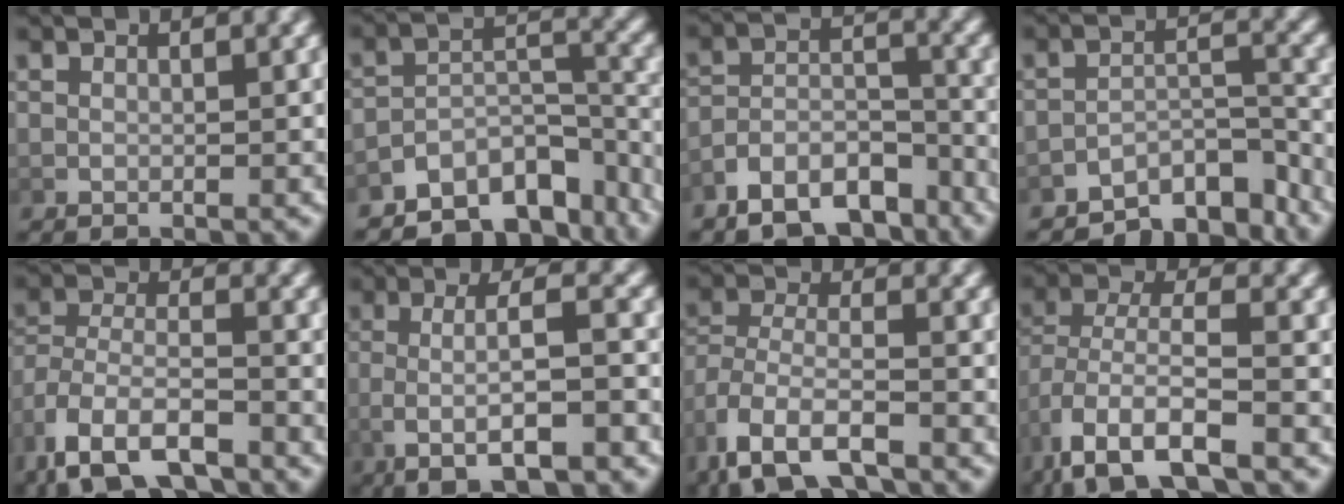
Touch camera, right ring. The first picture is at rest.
{"total": 10.1, "force": [-7.3, 4.9, 5.0], "torque": [-0.065, -0.020, -0.108]}
{"total": 8.8, "force": [-7.4, 3.9, 3.0], "torque": [-0.037, -0.016, -0.117]}
{"total": 8.2, "force": [-7.0, 2.7, 3.2], "torque": [-0.035, -0.016, -0.103]}
{"total": 6.1, "force": [-3.7, 3.2, 3.6], "torque": [-0.093, -0.041, -0.042]}
{"total": 5.4, "force": [-1.1, 1.7, 5.0], "torque": [-0.090, 0.001, -0.013]}
{"total": 5.0, "force": [-2.7, 2.8, 3.2], "torque": [-0.093, -0.038, -0.026]}
{"total": 5.5, "force": [-2.7, 2.5, 4.0], "torque": [-0.102, -0.027, -0.029]}